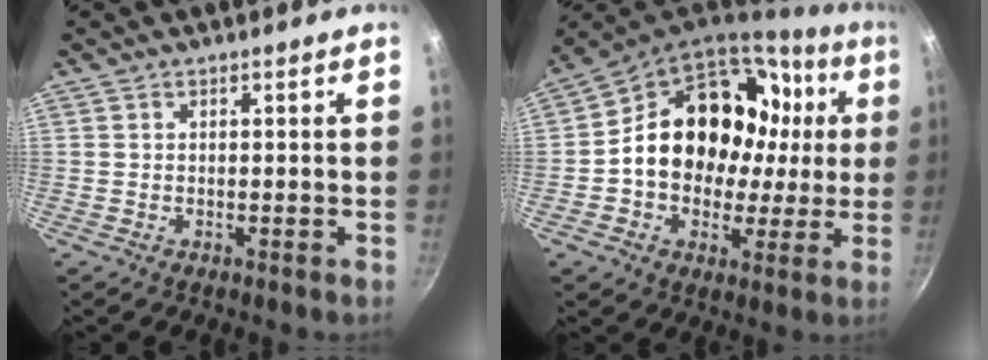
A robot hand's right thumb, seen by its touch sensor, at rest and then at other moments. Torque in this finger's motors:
{"motor_torque": [1.10, 3.91, 1.37, -0.62, 0.52]}